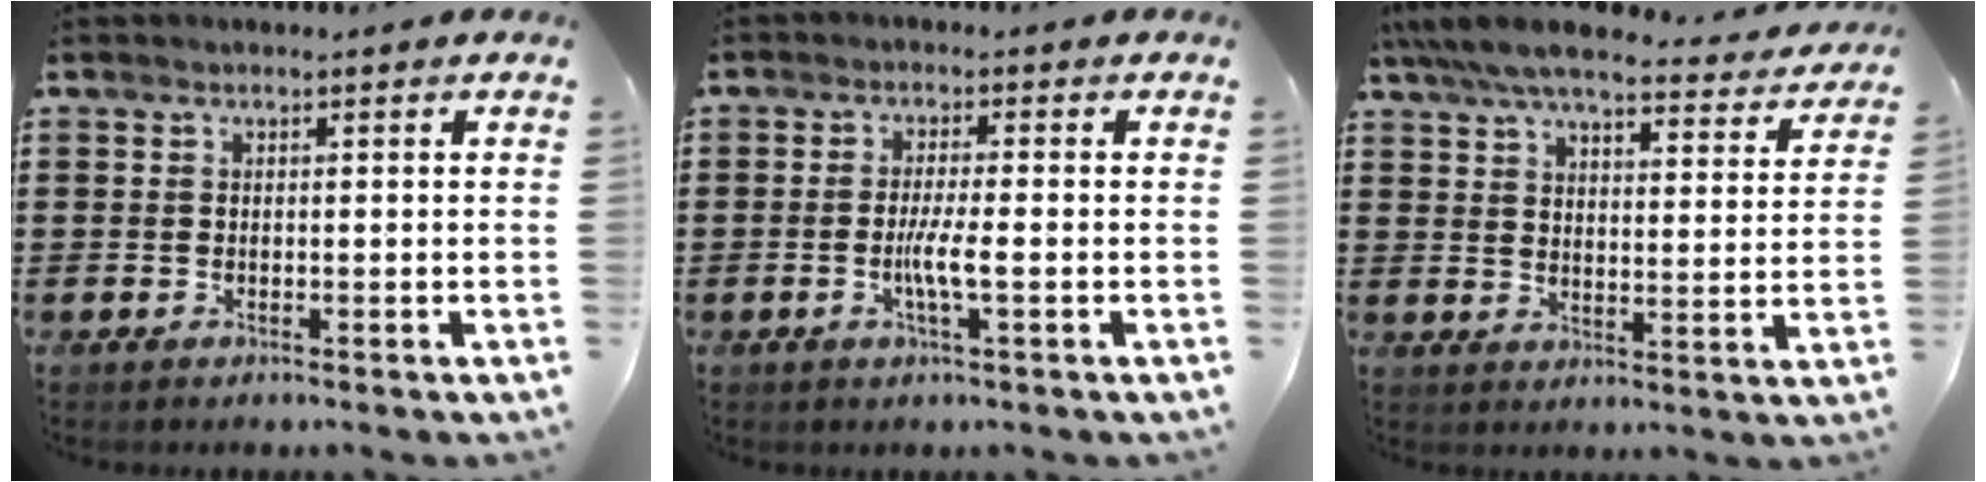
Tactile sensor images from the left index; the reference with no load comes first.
{"total": 4.3, "force": [-1.0, 0.3, 4.2], "torque": [-0.080, -0.005, -0.022]}
{"total": 7.2, "force": [6.5, 0.9, 3.1], "torque": [-0.084, -0.031, 0.113]}